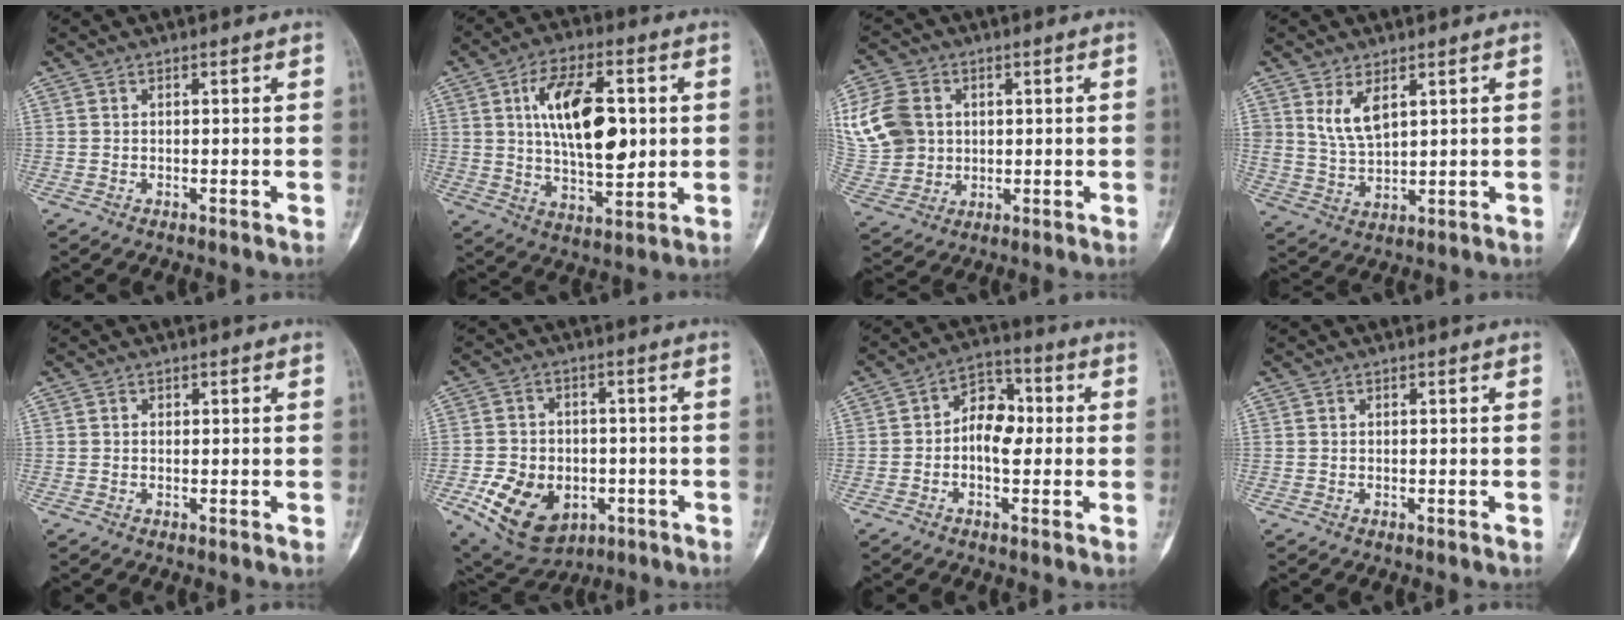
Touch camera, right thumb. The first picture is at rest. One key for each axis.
{"total": 16.3, "fx": 2.6, "fy": 8.0, "fz": 13.9, "tx": -0.211, "ty": -0.007, "tz": 0.047}
{"total": 13.3, "fx": 2.8, "fy": 10.9, "fz": 7.0, "tx": -0.137, "ty": 0.006, "tz": 0.061}
{"total": 6.1, "fx": 3.0, "fy": 3.0, "fz": 4.4, "tx": -0.075, "ty": -0.020, "tz": 0.070}
{"total": 0.0}
{"total": 14.2, "fx": -4.7, "fy": 10.1, "fz": 8.7, "tx": -0.127, "ty": 0.010, "tz": -0.062}
{"total": 8.0, "fx": -0.4, "fy": 5.2, "fz": 6.2, "tx": -0.072, "ty": 0.023, "tz": -0.017}
{"total": 0.0}